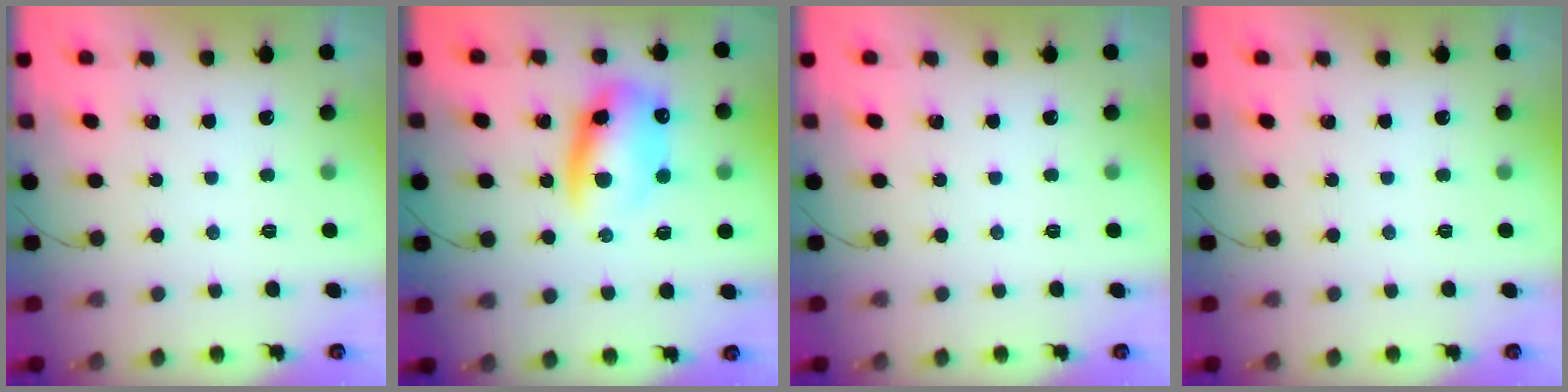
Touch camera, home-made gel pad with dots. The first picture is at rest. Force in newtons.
{"total": 12.7, "press": 12.4, "slide": 2.8}
{"total": 0.0}
{"total": 0.0}